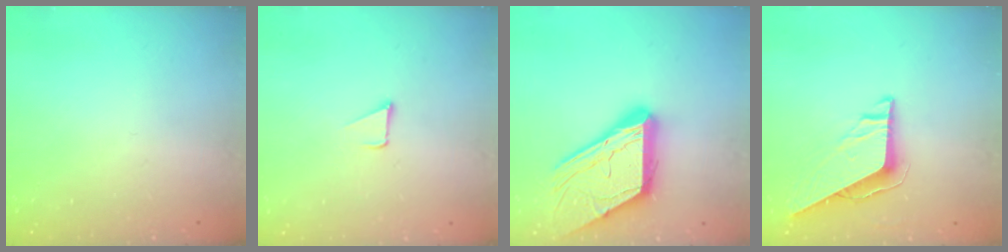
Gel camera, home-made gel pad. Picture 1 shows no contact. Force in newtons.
{"total": 1.5, "press": 1.5, "slide": 0.1}
{"total": 18.5, "press": 18.4, "slide": 1.9}
{"total": 9.5, "press": 9.4, "slide": 0.9}